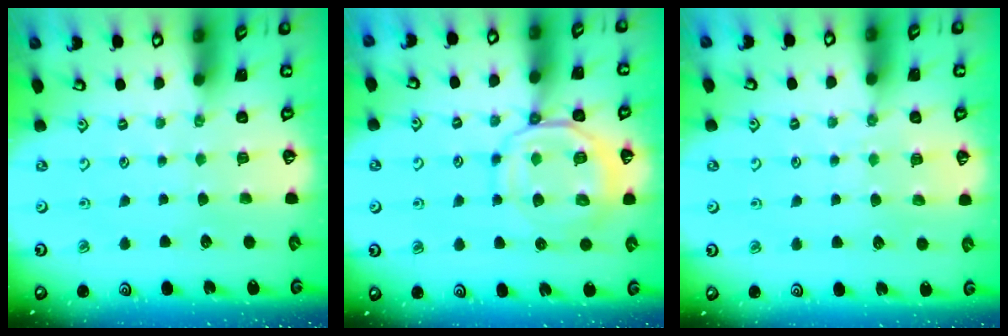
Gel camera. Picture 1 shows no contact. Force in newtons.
{"total": 12.2, "press": 12.1, "slide": 1.3}
{"total": 5.6, "press": 5.6, "slide": 0.6}